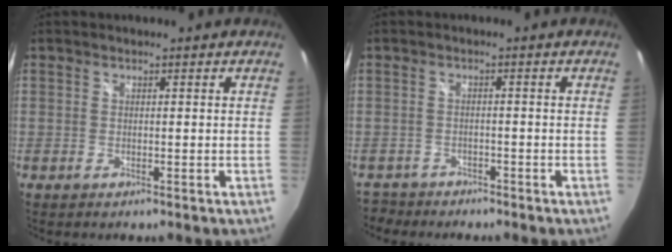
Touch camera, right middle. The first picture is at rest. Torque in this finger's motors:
{"motor_torque": [-0.25, -0.27, -0.08, -0.01]}